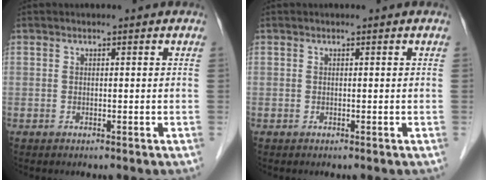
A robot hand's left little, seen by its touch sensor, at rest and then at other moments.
{"total": 0.0}